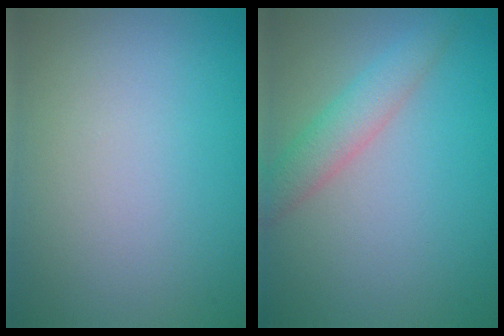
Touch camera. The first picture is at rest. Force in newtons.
{"total": 2.9, "press": 2.9, "slide": 0.1}